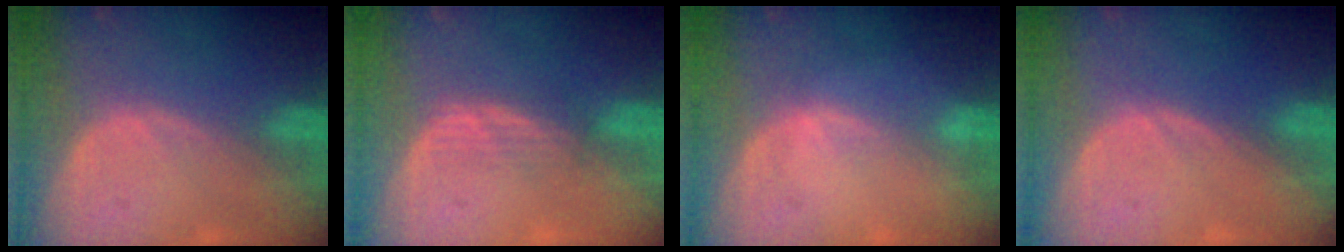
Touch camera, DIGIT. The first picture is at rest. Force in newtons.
{"total": 2.4, "press": 2.3, "slide": 0.6}
{"total": 0.6, "press": 0.5, "slide": 0.2}
{"total": 0.0}